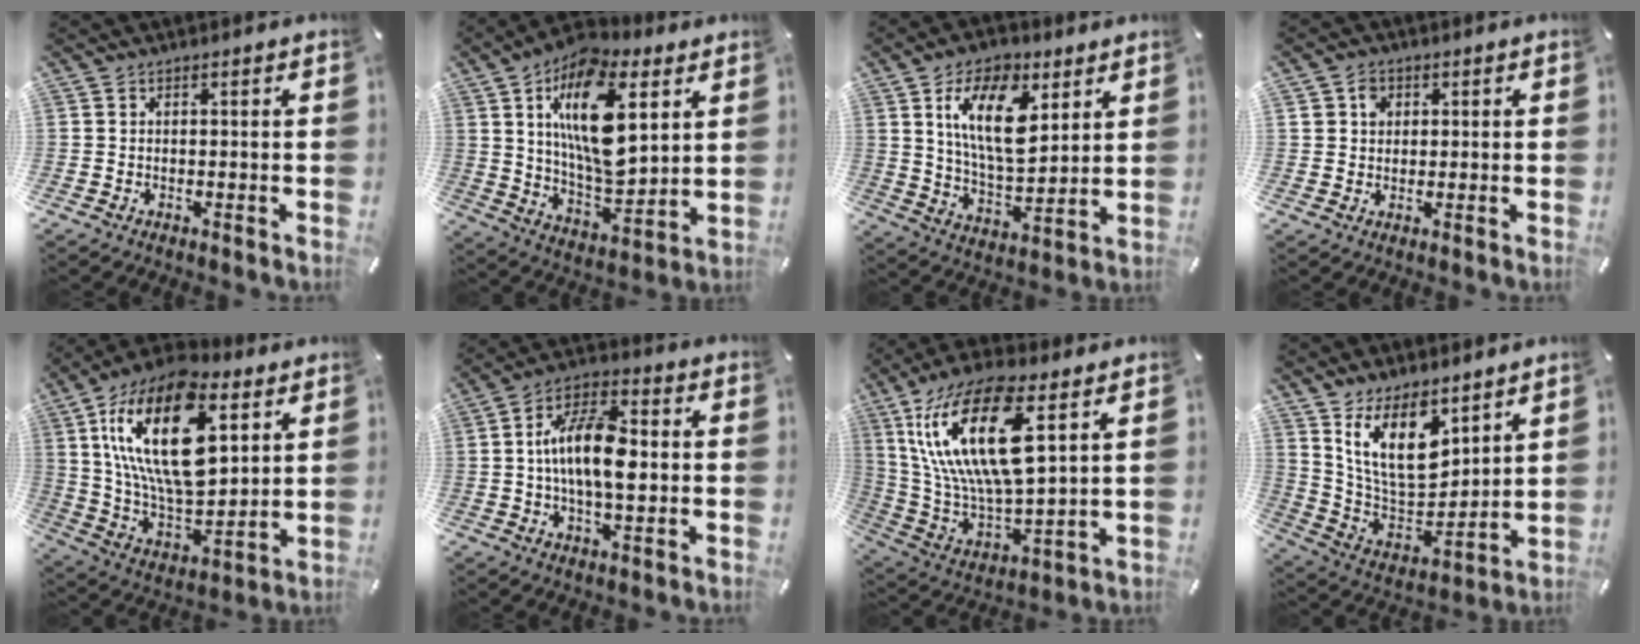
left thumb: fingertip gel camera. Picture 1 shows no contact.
{"total": 20.4, "force": [7.5, 10.1, 16.0], "torque": [-0.293, -0.030, 0.121]}
{"total": 16.0, "force": [7.2, 8.4, 11.7], "torque": [-0.226, -0.017, 0.123]}
{"total": 3.8, "force": [0.9, 3.4, 1.3], "torque": [-0.007, -0.002, 0.011]}
{"total": 27.1, "force": [9.8, 14.5, 20.7], "torque": [-0.407, -0.039, 0.165]}
{"total": 13.9, "force": [-0.4, 6.9, 12.1], "torque": [-0.224, 0.005, -0.009]}
{"total": 22.8, "force": [9.3, 8.7, 18.9], "torque": [-0.396, -0.028, 0.148]}
{"total": 16.0, "force": [10.0, 8.2, 9.5], "torque": [-0.208, -0.069, 0.180]}